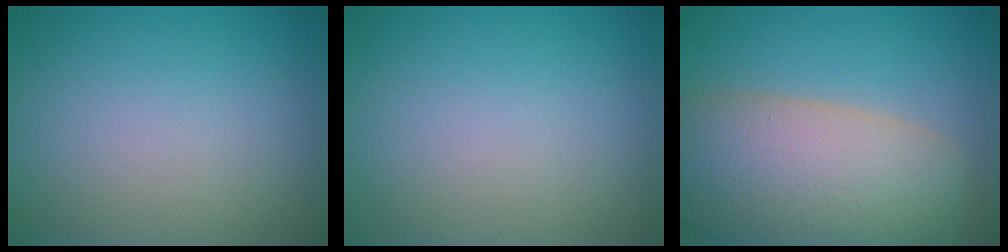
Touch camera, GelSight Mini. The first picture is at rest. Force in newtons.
{"total": 0.0}
{"total": 11.6, "press": 11.6, "slide": 0.9}